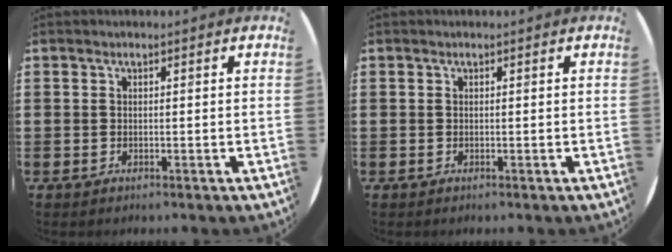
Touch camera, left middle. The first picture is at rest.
{"total": 0.0}